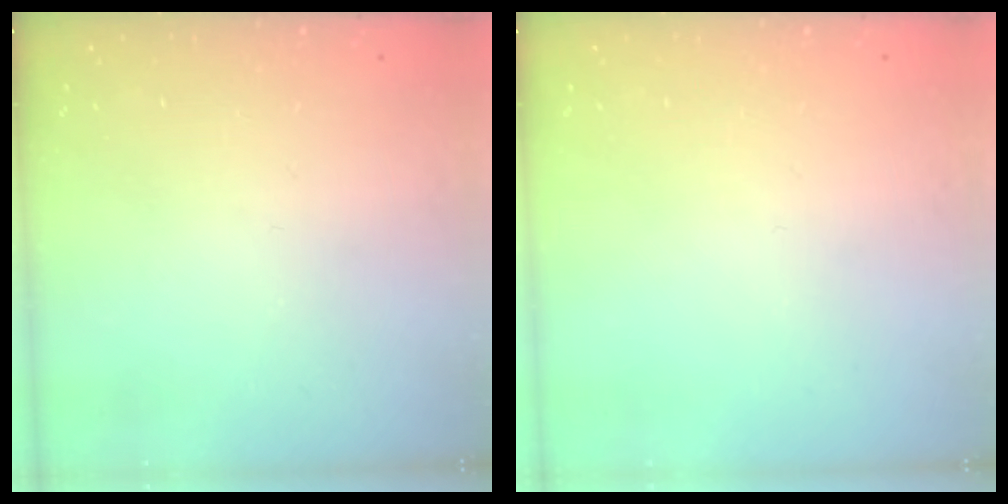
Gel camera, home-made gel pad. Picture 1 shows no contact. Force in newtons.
{"total": 0.0}